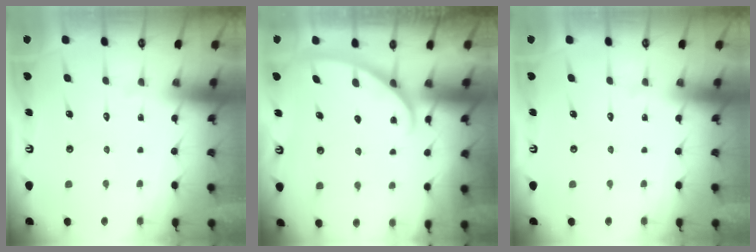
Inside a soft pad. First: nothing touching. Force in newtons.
{"total": 2.4, "press": 2.4, "slide": 0.4}
{"total": 0.0}